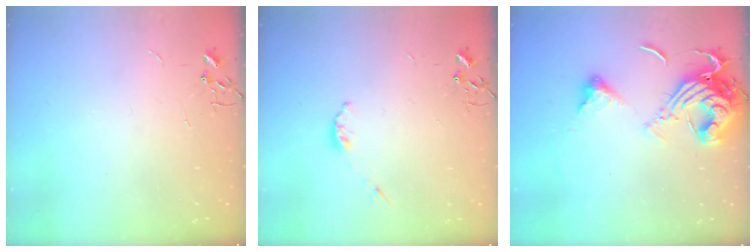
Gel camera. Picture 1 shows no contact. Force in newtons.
{"total": 3.4, "press": 3.4, "slide": 0.4}
{"total": 14.8, "press": 14.7, "slide": 1.8}